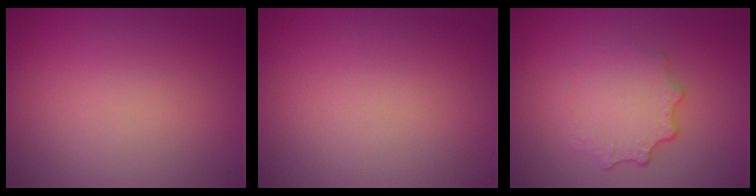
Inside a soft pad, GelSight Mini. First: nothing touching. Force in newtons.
{"total": 0.0}
{"total": 3.4, "press": 2.6, "slide": 2.1}